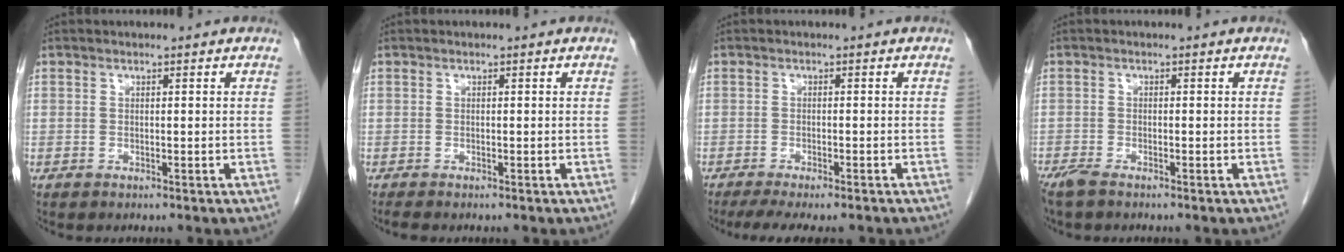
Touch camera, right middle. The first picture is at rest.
{"total": 0.8, "force": [-0.7, 0.1, 0.4], "torque": [-0.006, -0.002, -0.011]}
{"total": 8.9, "force": [-7.4, 1.8, 4.6], "torque": [-0.062, -0.010, -0.107]}
{"total": 2.5, "force": [-2.0, 0.4, 1.4], "torque": [-0.034, -0.008, -0.040]}